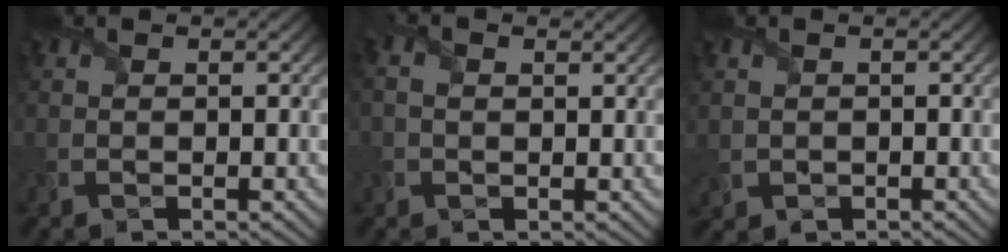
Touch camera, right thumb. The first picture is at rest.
{"total": 1.4, "force": [0.3, 0.7, 1.2], "torque": [-0.032, 0.003, 0.007]}
{"total": 1.3, "force": [0.1, 1.3, 0.2], "torque": [-0.021, -0.006, 0.003]}